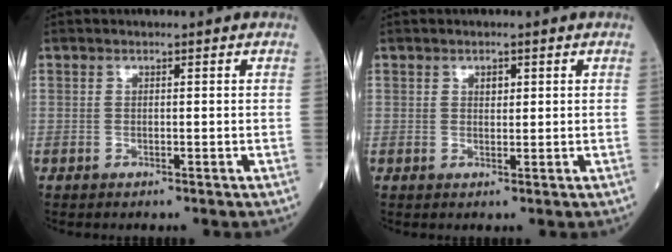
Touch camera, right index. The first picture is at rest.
{"total": 1.2, "force": [0.6, 0.8, 0.8], "torque": [-0.011, -0.003, 0.009]}